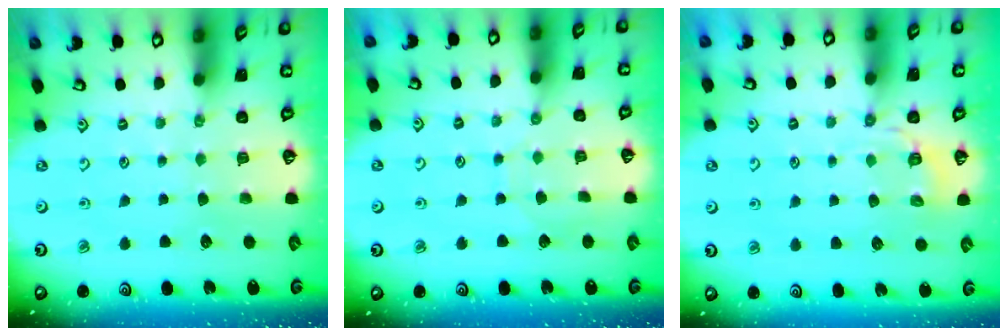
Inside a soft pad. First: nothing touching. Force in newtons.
{"total": 4.2, "press": 4.2, "slide": 0.5}
{"total": 3.4, "press": 2.9, "slide": 1.7}